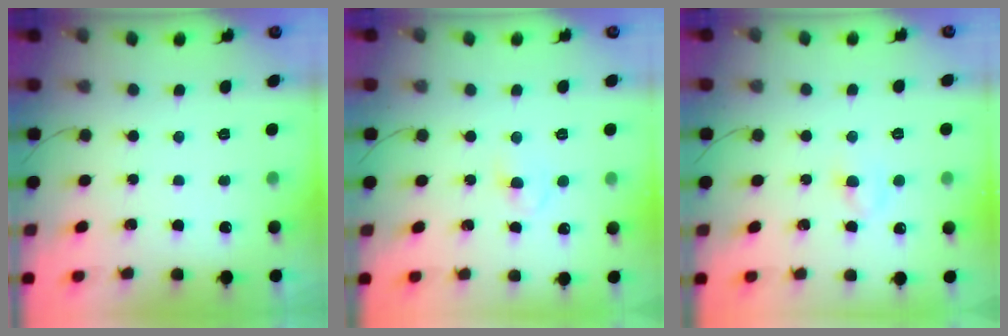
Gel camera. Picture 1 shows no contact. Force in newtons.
{"total": 3.5, "press": 3.2, "slide": 1.4}
{"total": 3.5, "press": 3.3, "slide": 1.1}